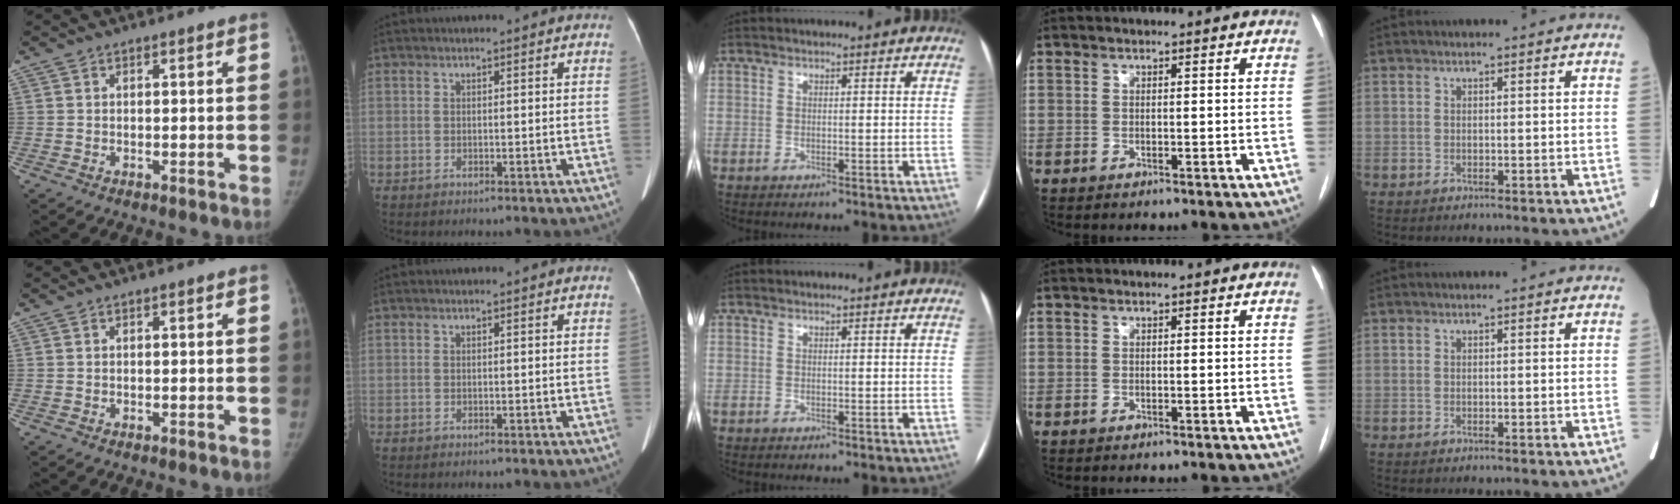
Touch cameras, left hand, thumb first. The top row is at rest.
{}